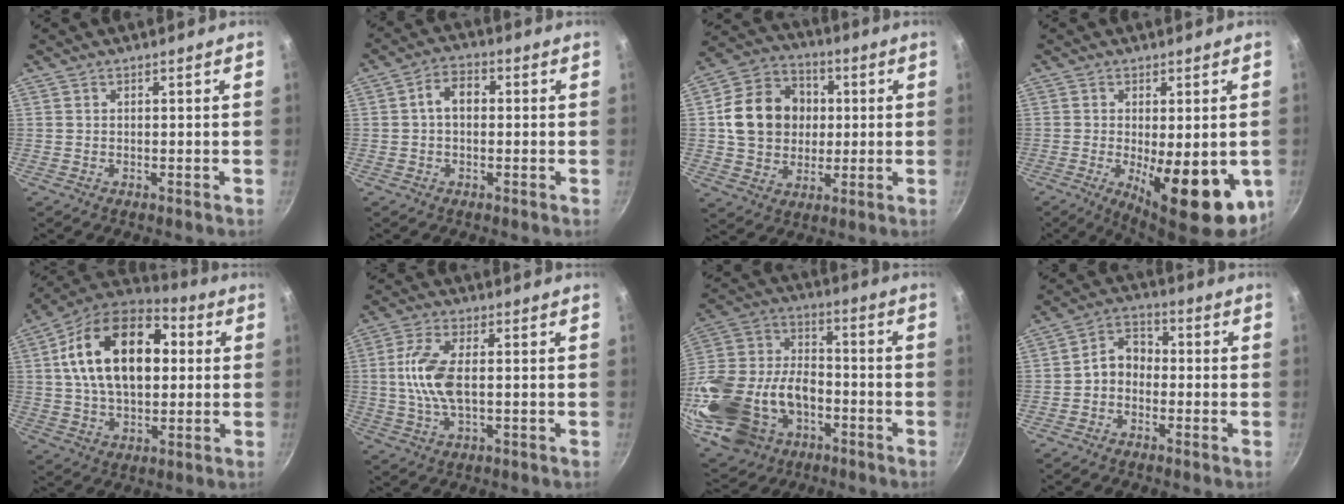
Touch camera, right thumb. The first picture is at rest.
{"total": 5.1, "force": [0.3, 3.4, 3.8], "torque": [-0.059, 0.019, -0.002]}
{"total": 15.6, "force": [1.2, 13.1, 8.3], "torque": [-0.122, 0.020, 0.022]}
{"total": 17.3, "force": [-4.9, 6.7, 15.2], "torque": [-0.174, -0.023, -0.049]}
{"total": 22.0, "force": [3.8, 13.2, 17.2], "torque": [-0.272, 0.019, 0.055]}
{"total": 9.5, "force": [0.5, 4.1, 8.5], "torque": [-0.194, 0.000, 0.009]}
{"total": 31.2, "force": [-10.2, 21.6, 20.1], "torque": [-0.519, 0.029, -0.175]}
{"total": 6.3, "force": [-1.2, 4.9, 3.8], "torque": [-0.044, 0.029, -0.039]}